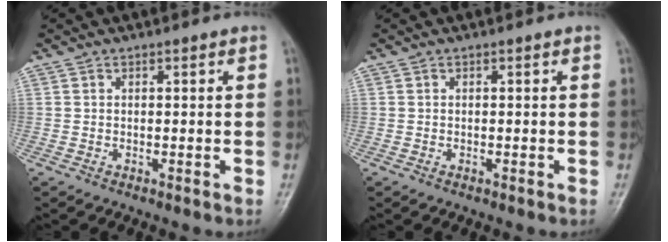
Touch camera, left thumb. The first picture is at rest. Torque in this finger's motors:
{"motor_torque": [-0.14, -0.11, -0.41, 0.01, 0.00]}